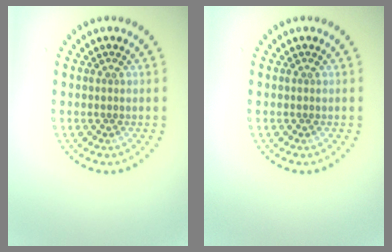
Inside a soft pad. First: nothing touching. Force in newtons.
{"total": 0.0}